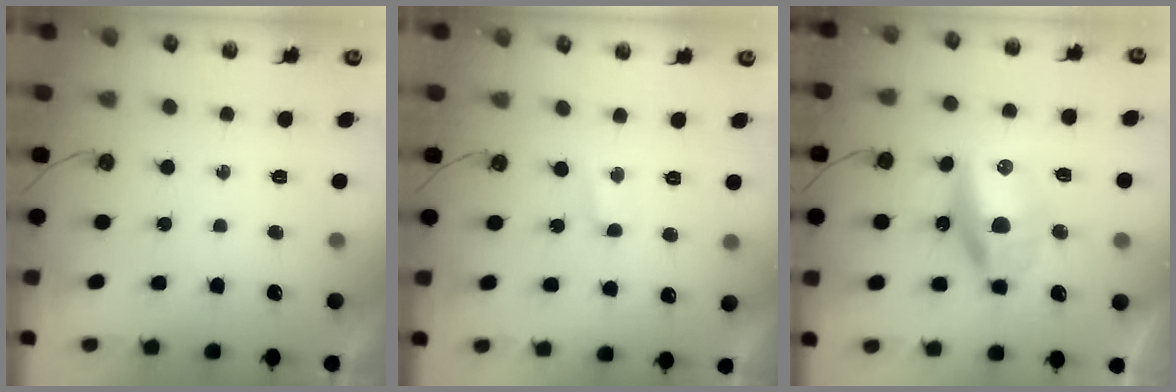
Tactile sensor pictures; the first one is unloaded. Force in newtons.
{"total": 1.7, "press": 1.7, "slide": 0.3}
{"total": 10.5, "press": 10.3, "slide": 1.6}